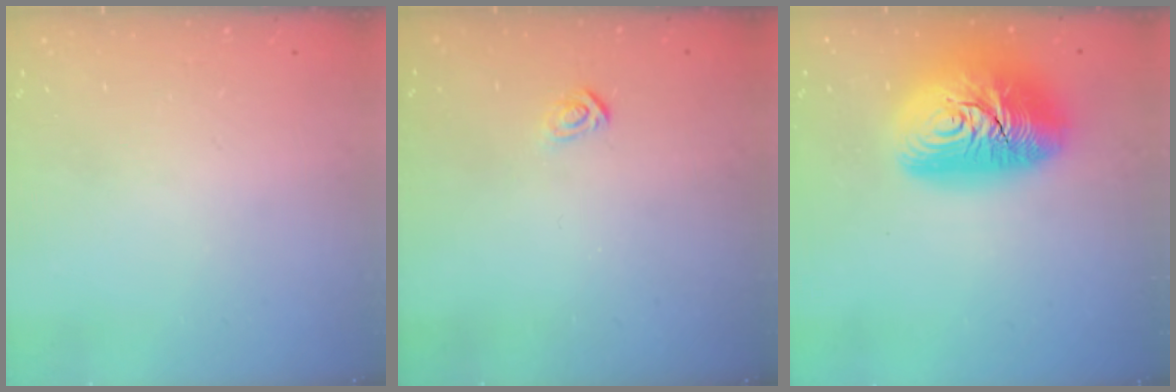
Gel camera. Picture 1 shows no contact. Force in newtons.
{"total": 3.6, "press": 3.6, "slide": 0.4}
{"total": 20.2, "press": 20.1, "slide": 1.4}